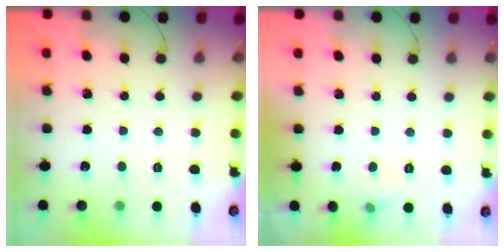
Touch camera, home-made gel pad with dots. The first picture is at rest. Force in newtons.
{"total": 3.6, "press": 3.5, "slide": 1.1}